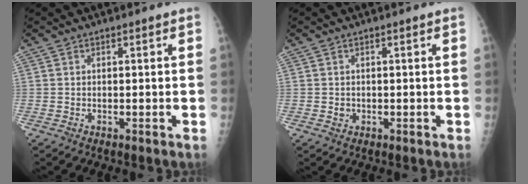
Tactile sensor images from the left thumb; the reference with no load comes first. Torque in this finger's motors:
{"motor_torque": [-0.18, 0.03, 0.05, 0.01, -0.02]}